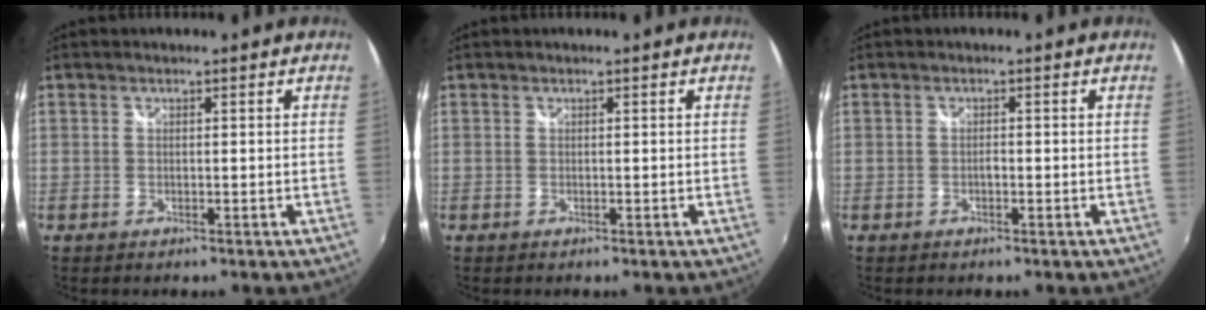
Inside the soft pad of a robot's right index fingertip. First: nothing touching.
{"total": 0.0}
{"total": 0.7, "force": [-0.4, 0.3, 0.4], "torque": [-0.008, 0.002, -0.008]}